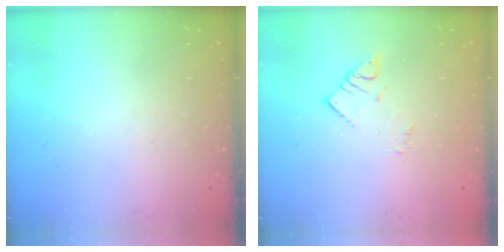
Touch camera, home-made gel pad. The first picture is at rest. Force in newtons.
{"total": 3.4, "press": 3.4, "slide": 0.1}